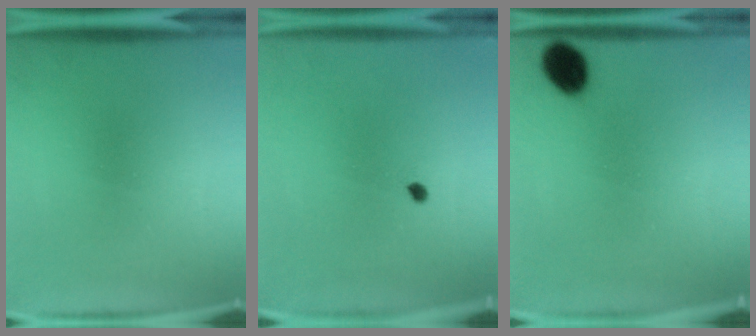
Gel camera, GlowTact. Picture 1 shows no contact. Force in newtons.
{"total": 0.8}
{"total": 7.1}